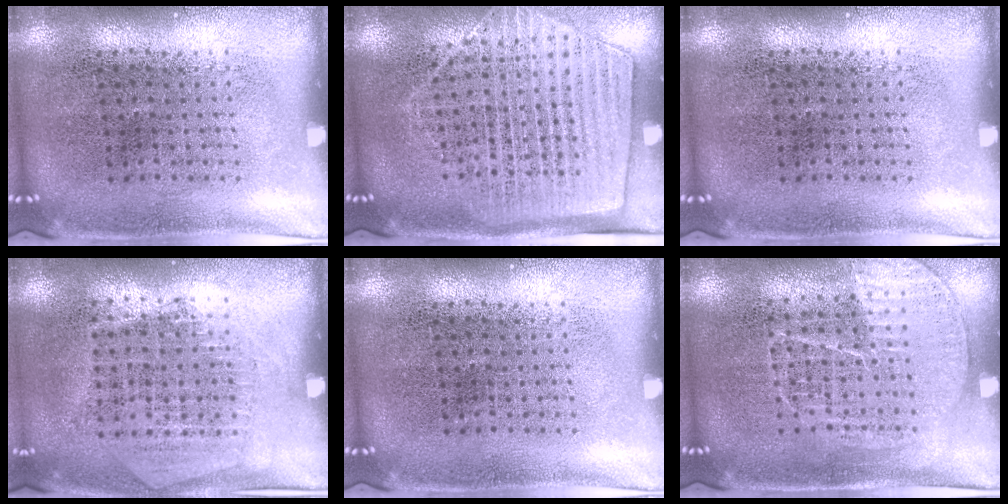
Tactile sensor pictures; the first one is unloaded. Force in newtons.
{"total": 1.7, "press": 1.4, "slide": 1.0}
{"total": 0.0}
{"total": 1.3, "press": 1.1, "slide": 0.7}
{"total": 0.0}
{"total": 1.3, "press": 1.3, "slide": 0.2}